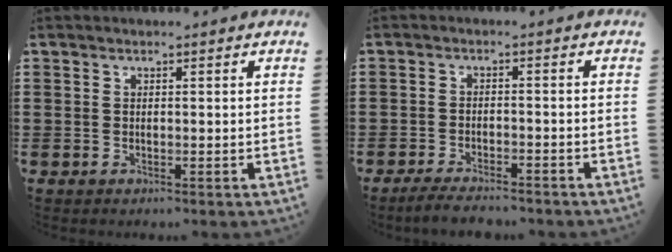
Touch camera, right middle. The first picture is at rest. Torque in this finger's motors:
{"motor_torque": [0.41, -0.13, 0.16, 0.02]}